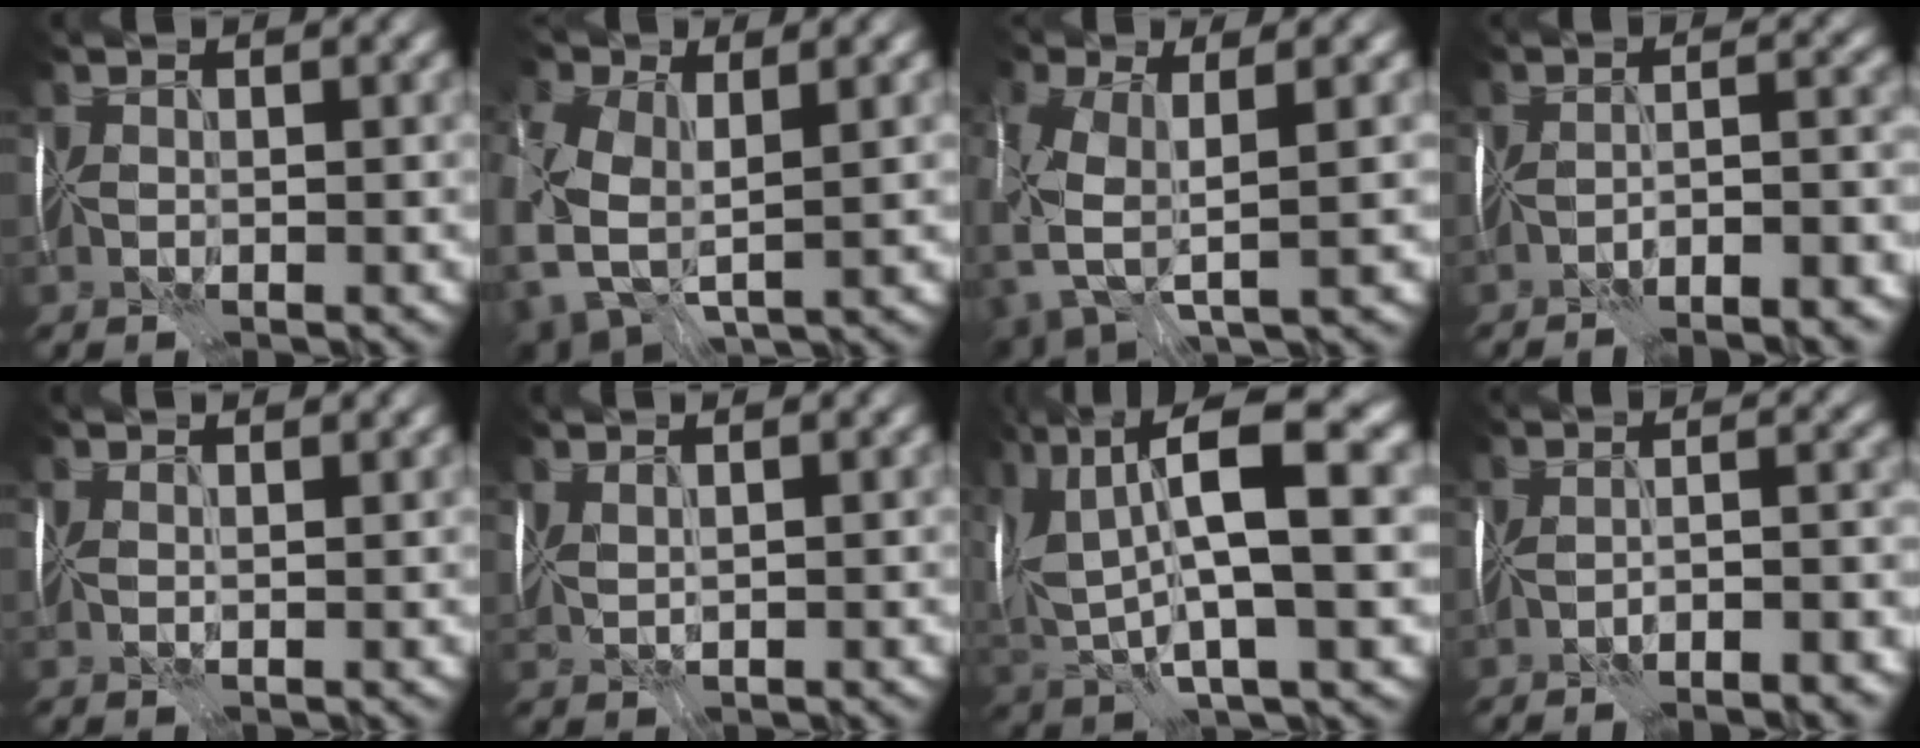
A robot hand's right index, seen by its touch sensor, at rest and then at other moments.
{"total": 9.9, "force": [-0.9, 6.4, 7.5], "torque": [-0.194, -0.034, 0.003]}
{"total": 7.8, "force": [-2.1, 3.6, 6.6], "torque": [-0.172, -0.028, -0.030]}
{"total": 5.3, "force": [-4.4, 0.2, 2.9], "torque": [-0.038, 0.009, -0.057]}
{"total": 1.9, "force": [1.7, 0.0, 0.8], "torque": [-0.015, 0.002, 0.023]}
{"total": 1.2, "force": [0.9, -0.2, 0.8], "torque": [-0.019, 0.003, 0.019]}
{"total": 13.0, "force": [3.4, 3.4, 12.0], "torque": [-0.237, 0.019, 0.062]}
{"total": 4.7, "force": [-3.7, 0.2, 2.9], "torque": [-0.035, 0.010, -0.048]}